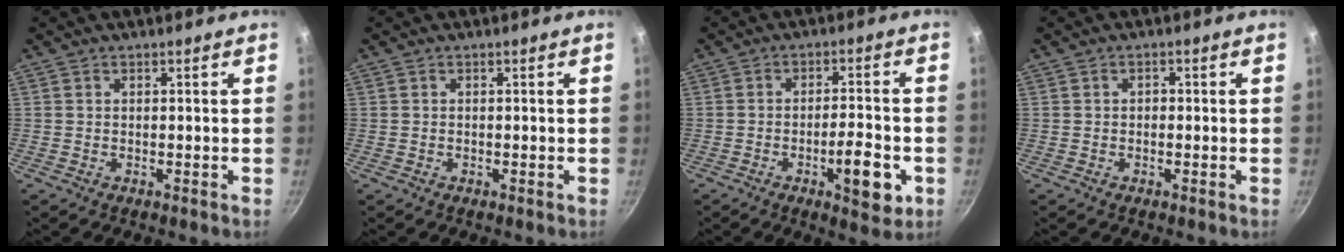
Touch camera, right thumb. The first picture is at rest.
{"total": 0.0}
{"total": 9.1, "force": [-3.2, 3.1, 8.0], "torque": [-0.101, 0.013, -0.044]}
{"total": 1.1, "force": [-0.1, 0.8, 0.8], "torque": [-0.010, 0.005, -0.004]}